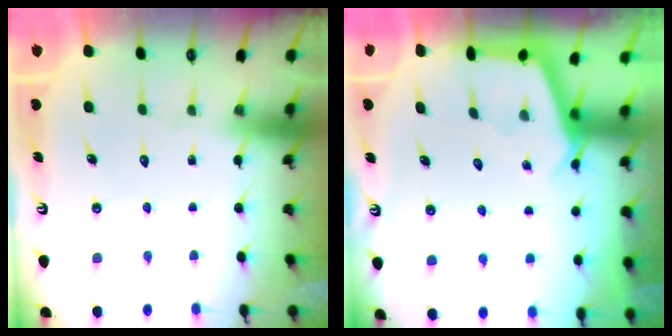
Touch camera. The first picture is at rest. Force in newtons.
{"total": 2.8, "press": 2.8, "slide": 0.4}